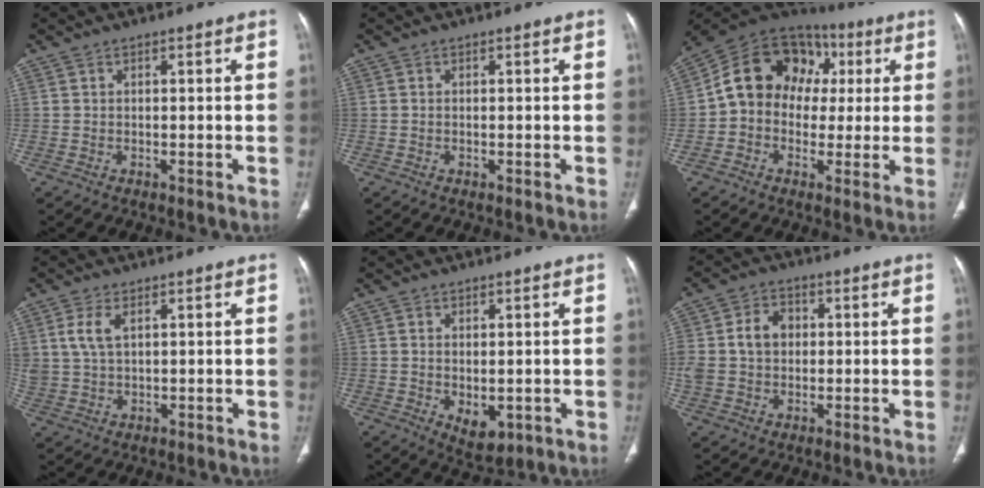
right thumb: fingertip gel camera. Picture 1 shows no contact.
{"total": 0.0}
{"total": 16.3, "force": [2.1, 13.0, 9.6], "torque": [-0.125, 0.044, 0.023]}
{"total": 4.9, "force": [1.9, 2.7, 3.6], "torque": [-0.081, -0.003, 0.043]}
{"total": 5.2, "force": [-1.0, 3.1, 4.0], "torque": [-0.053, -0.009, 0.000]}
{"total": 8.6, "force": [0.8, 6.7, 5.2], "torque": [-0.092, 0.018, 0.016]}